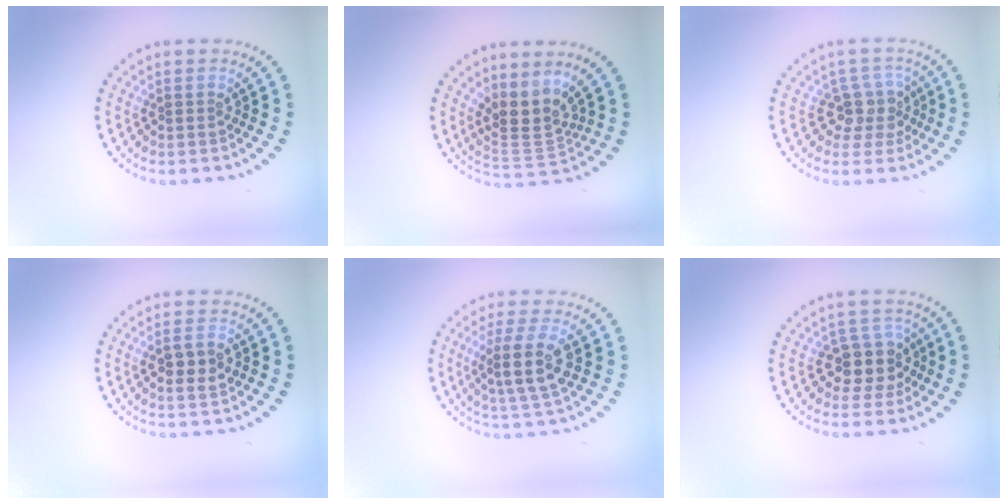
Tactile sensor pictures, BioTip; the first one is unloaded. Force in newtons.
{"total": 3.5, "press": 2.6, "slide": 2.3}
{"total": 3.4, "press": 2.5, "slide": 2.2}
{"total": 2.4, "press": 2.4, "slide": 0.4}
{"total": 4.4, "press": 4.0, "slide": 1.9}
{"total": 3.3, "press": 2.9, "slide": 1.7}